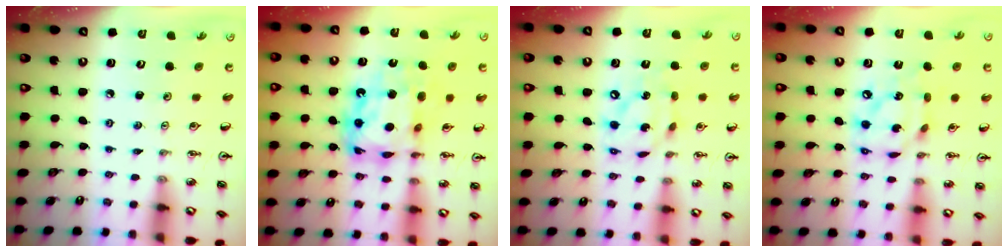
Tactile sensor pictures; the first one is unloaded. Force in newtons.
{"total": 14.0, "press": 13.9, "slide": 1.6}
{"total": 12.3, "press": 12.3, "slide": 1.1}
{"total": 13.0, "press": 13.0, "slide": 1.3}